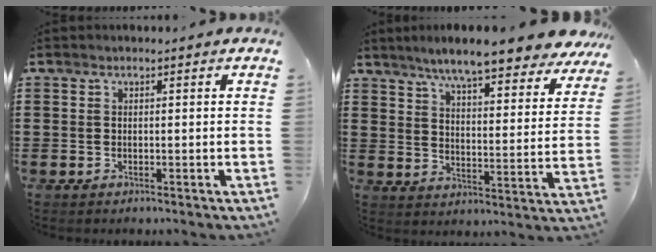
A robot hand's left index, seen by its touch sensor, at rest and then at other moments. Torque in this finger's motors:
{"motor_torque": [2.14, 0.00, 0.93, 0.21]}